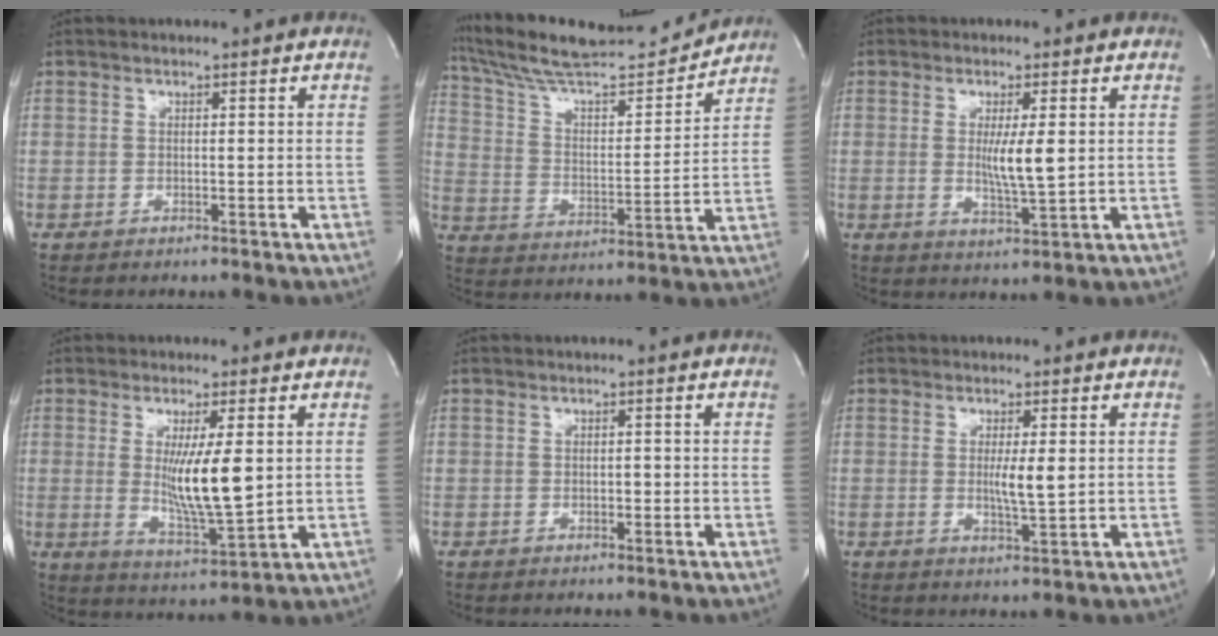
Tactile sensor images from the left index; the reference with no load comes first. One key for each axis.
{"total": 17.9, "fx": 16.8, "fy": 1.2, "fz": 6.0, "tx": -0.116, "ty": 0.000, "tz": 0.278}
{"total": 5.3, "fx": 0.5, "fy": 0.3, "fz": 5.3, "tx": -0.097, "ty": -0.013, "tz": 0.012}
{"total": 9.6, "fx": 1.0, "fy": 0.9, "fz": 9.5, "tx": -0.176, "ty": -0.027, "tz": 0.025}
{"total": 0.7, "fx": -0.2, "fy": 0.3, "fz": 0.6, "tx": -0.012, "ty": 0.000, "tz": -0.002}
{"total": 3.9, "fx": 0.2, "fy": 0.2, "fz": 3.9, "tx": -0.072, "ty": -0.008, "tz": 0.006}